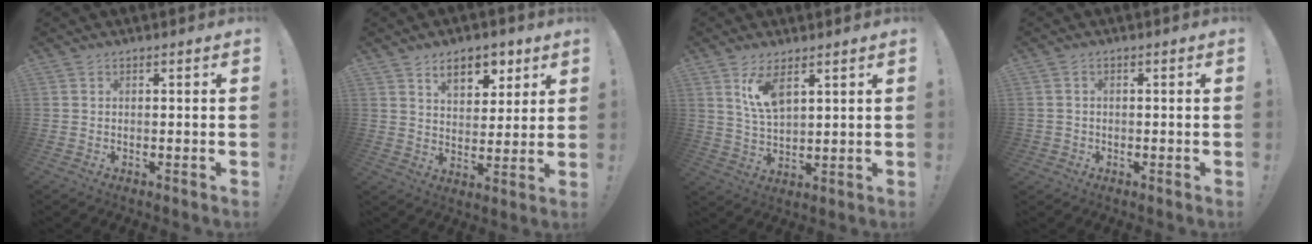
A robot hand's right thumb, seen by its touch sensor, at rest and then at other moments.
{"total": 10.0, "force": [5.8, 6.0, 5.5], "torque": [-0.071, -0.025, 0.104]}
{"total": 8.1, "force": [4.9, 3.2, 5.7], "torque": [-0.107, -0.015, 0.087]}
{"total": 1.7, "force": [-0.5, 1.5, 0.5], "torque": [-0.014, 0.007, -0.009]}